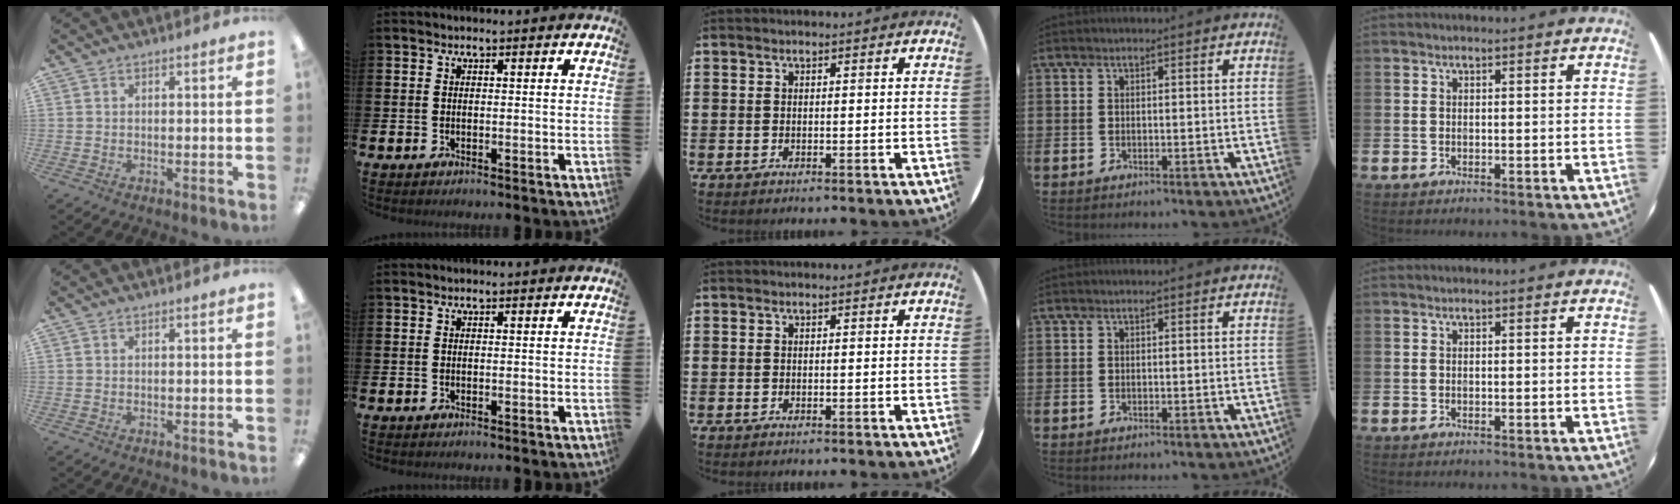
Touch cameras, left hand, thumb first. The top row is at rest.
{}